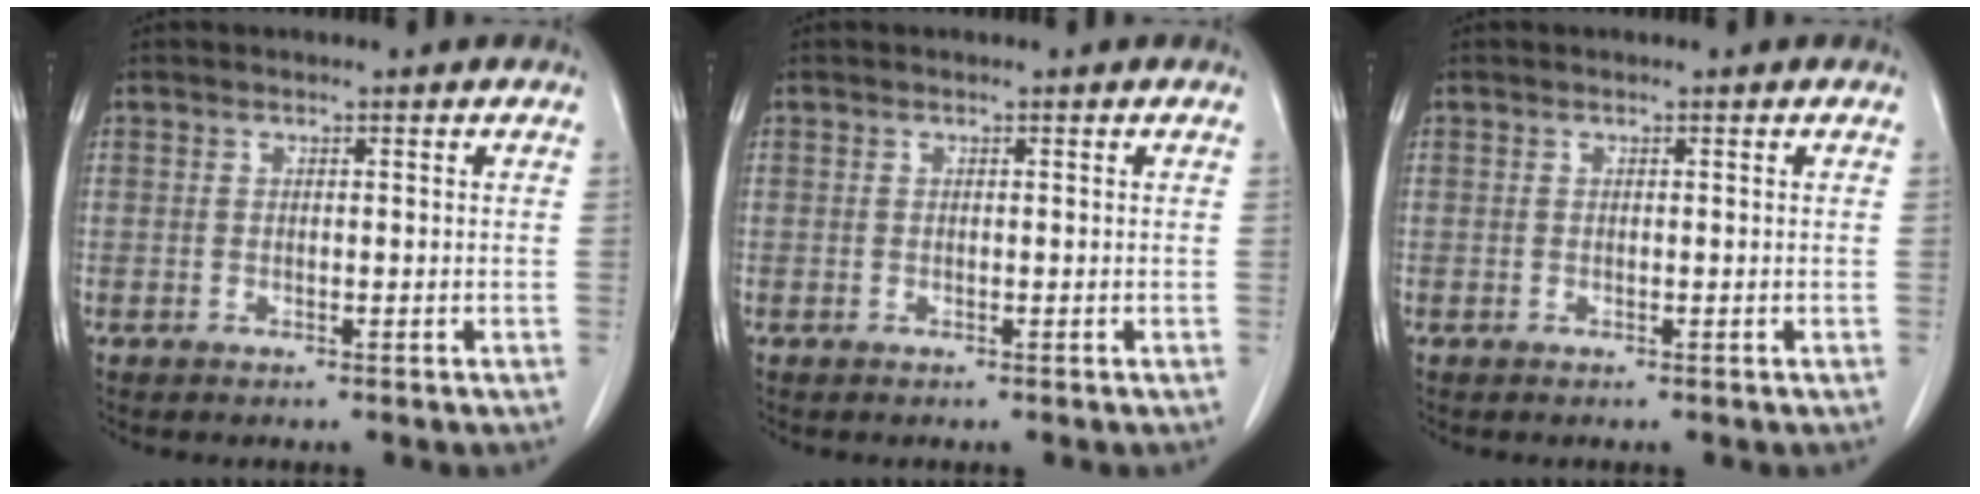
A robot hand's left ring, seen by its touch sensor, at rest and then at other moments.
{"total": 0.0}
{"total": 0.0}